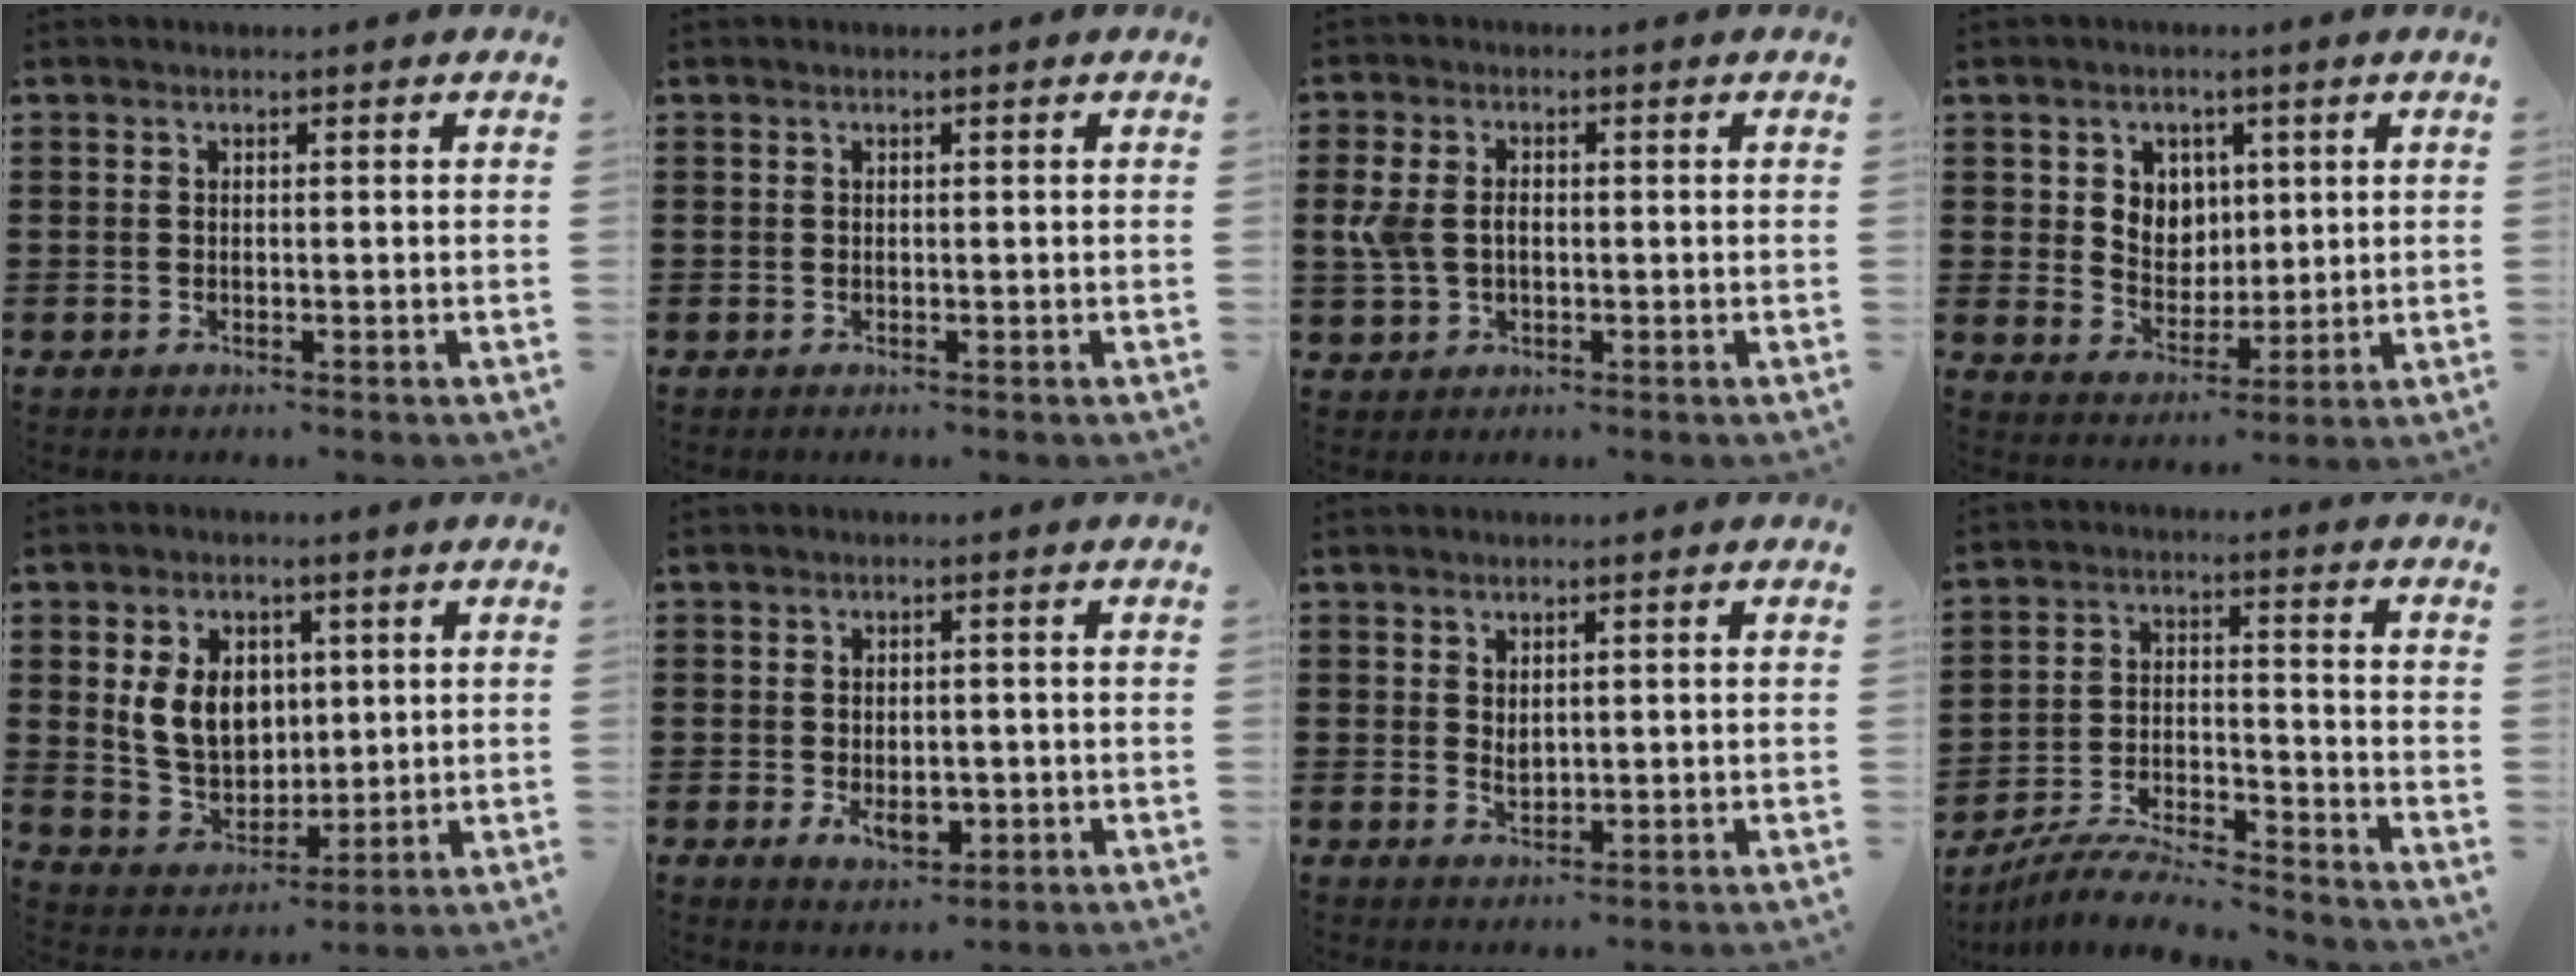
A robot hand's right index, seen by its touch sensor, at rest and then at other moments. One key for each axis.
{"total": 0.0}
{"total": 3.8, "fx": 0.0, "fy": 2.6, "fz": 2.8, "tx": -0.079, "ty": 0.001, "tz": -0.007}
{"total": 4.7, "fx": 2.0, "fy": 4.2, "fz": 0.9, "tx": -0.032, "ty": 0.006, "tz": 0.034}
{"total": 8.0, "fx": 1.7, "fy": 6.1, "fz": 4.9, "tx": -0.120, "ty": 0.011, "tz": 0.029}
{"total": 4.0, "fx": -0.9, "fy": 2.3, "fz": 3.1, "tx": -0.053, "ty": -0.002, "tz": -0.017}
{"total": 1.4, "fx": 0.7, "fy": 0.8, "fz": 1.0, "tx": -0.018, "ty": 0.003, "tz": 0.013}
{"total": 7.2, "fx": -6.9, "fy": 0.0, "fz": 2.1, "tx": -0.044, "ty": 0.003, "tz": -0.135}